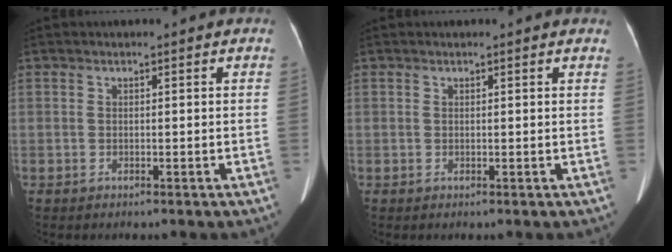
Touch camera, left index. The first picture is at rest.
{"total": 1.2, "force": [1.1, 0.1, 0.3], "torque": [-0.009, 0.002, 0.003]}